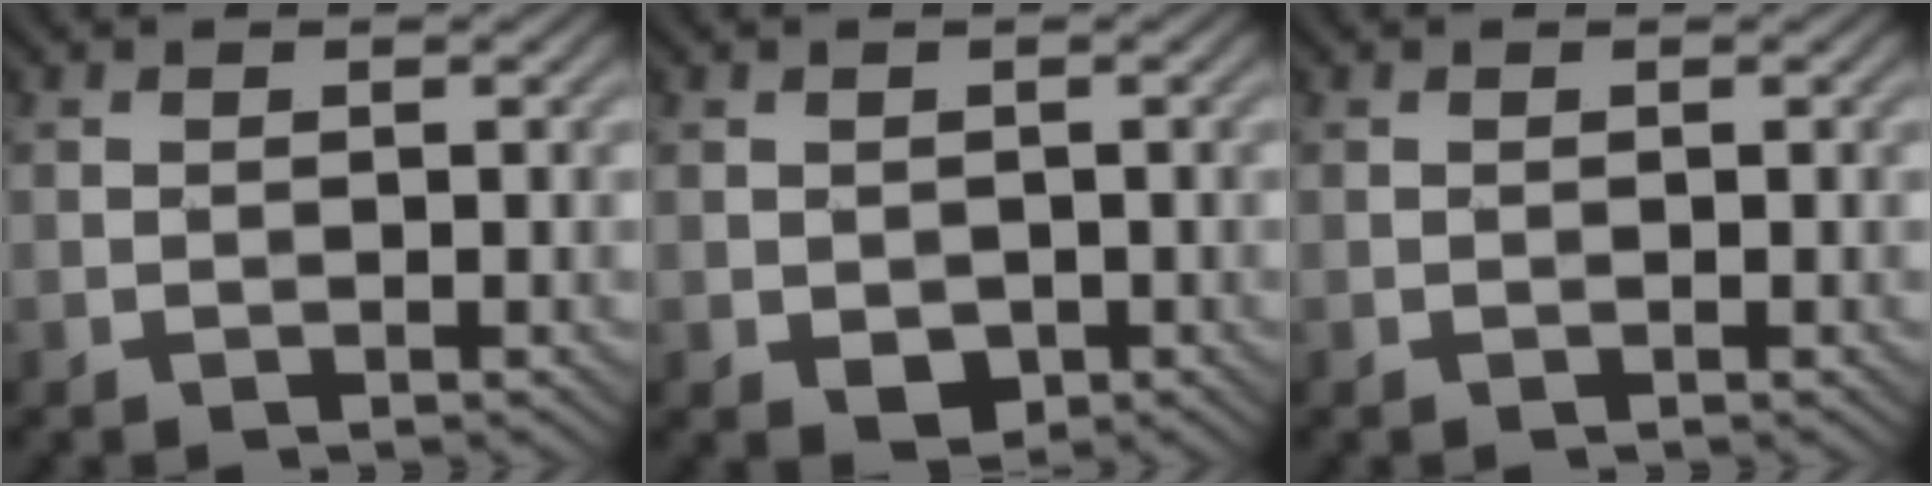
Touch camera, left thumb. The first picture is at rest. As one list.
[{"total": 2.0, "force": [-0.5, 1.5, 1.2], "torque": [-0.026, -0.011, -0.003]}, {"total": 0.0}]